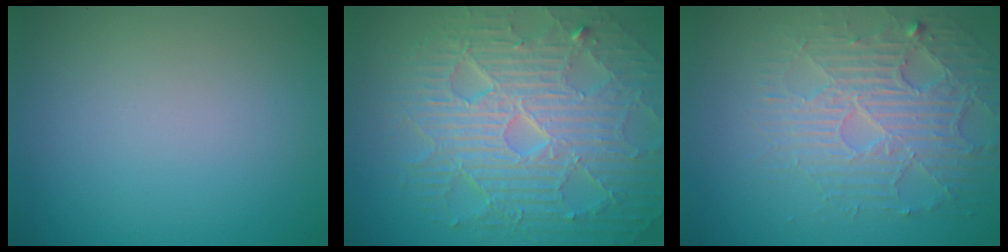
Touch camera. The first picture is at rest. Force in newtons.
{"total": 10.4, "press": 6.7, "slide": 8.0}
{"total": 4.6, "press": 4.0, "slide": 2.4}